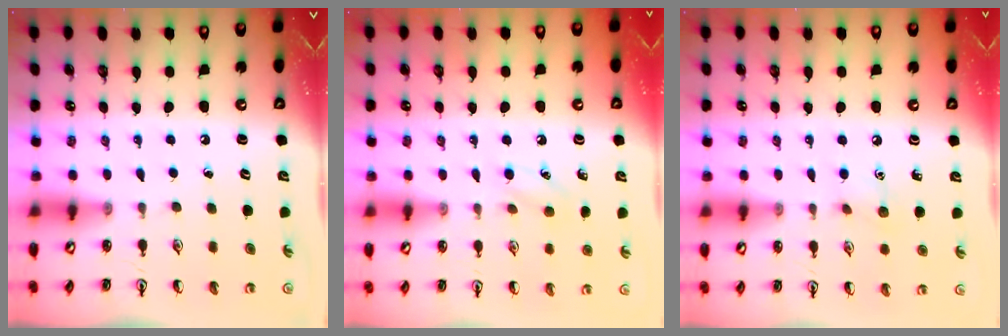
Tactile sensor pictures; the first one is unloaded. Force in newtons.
{"total": 7.0, "press": 6.7, "slide": 2.1}
{"total": 5.6, "press": 5.3, "slide": 1.8}